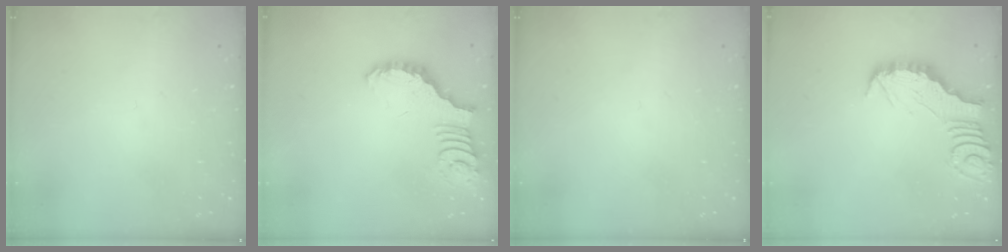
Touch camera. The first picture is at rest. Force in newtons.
{"total": 2.7, "press": 2.7, "slide": 0.5}
{"total": 0.0}
{"total": 3.0, "press": 3.0, "slide": 0.3}